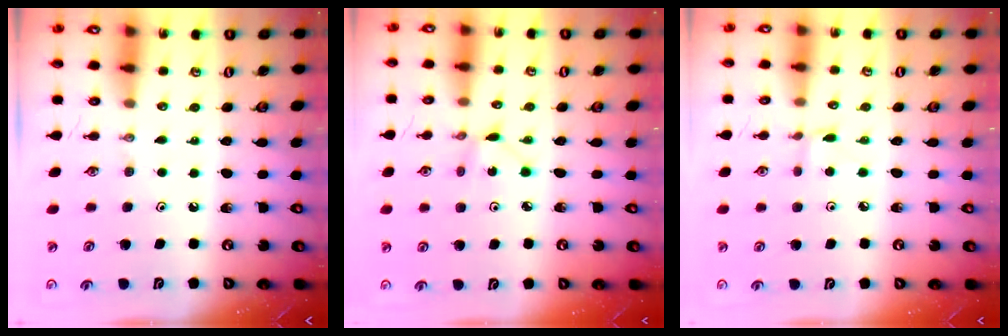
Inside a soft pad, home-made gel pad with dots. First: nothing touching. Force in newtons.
{"total": 1.6, "press": 1.5, "slide": 0.2}
{"total": 1.6, "press": 1.5, "slide": 0.2}